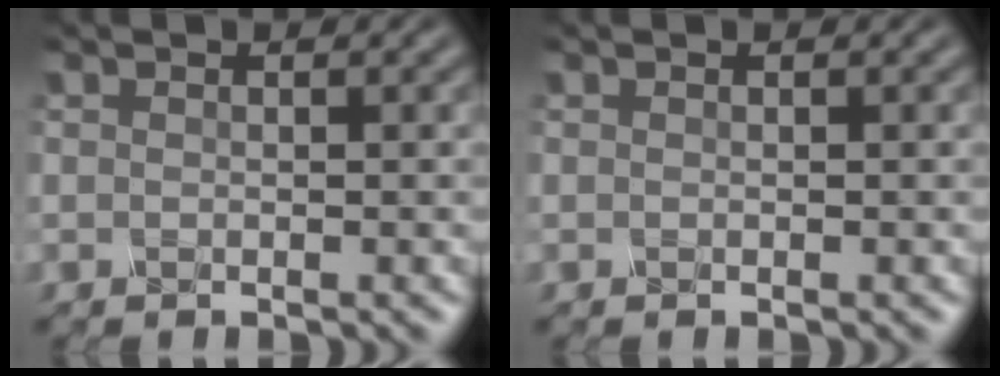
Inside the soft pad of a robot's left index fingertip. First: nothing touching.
{"total": 0.0}